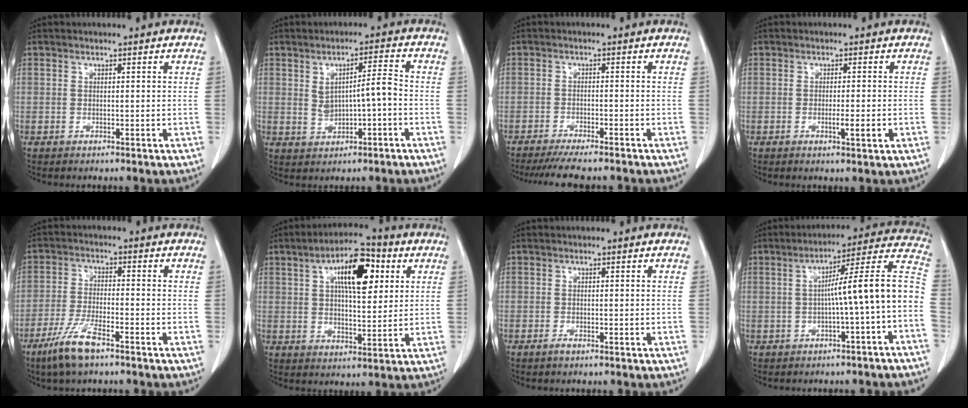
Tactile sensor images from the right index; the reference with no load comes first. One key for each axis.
{"total": 5.2, "fx": -0.1, "fy": 1.2, "fz": 5.1, "tx": -0.086, "ty": 0.010, "tz": 0.006}
{"total": 8.6, "fx": -7.6, "fy": 0.6, "fz": 4.0, "tx": -0.050, "ty": -0.017, "tz": -0.114}
{"total": 3.9, "fx": -1.2, "fy": 0.2, "fz": 3.7, "tx": -0.059, "ty": -0.007, "tz": -0.016}
{"total": 7.4, "fx": -5.0, "fy": 1.2, "fz": 5.3, "tx": -0.116, "ty": -0.014, "tz": -0.094}
{"total": 11.4, "fx": 4.0, "fy": 4.0, "fz": 9.9, "tx": -0.163, "ty": 0.021, "tz": 0.063}
{"total": 0.7, "fx": -0.6, "fy": 0.1, "fz": 0.5, "tx": -0.011, "ty": -0.001, "tz": -0.008}
{"total": 12.1, "fx": -2.4, "fy": -0.7, "fz": 11.8, "tx": -0.157, "ty": 0.039, "tz": -0.037}